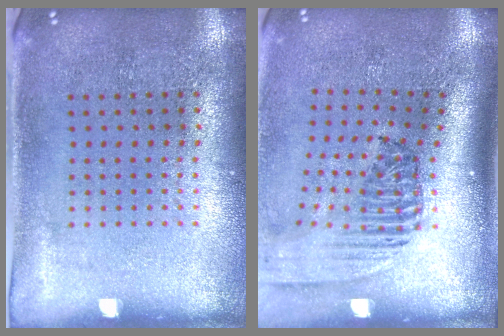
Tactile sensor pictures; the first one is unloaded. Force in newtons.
{"total": 2.3, "press": 1.6, "slide": 1.7}